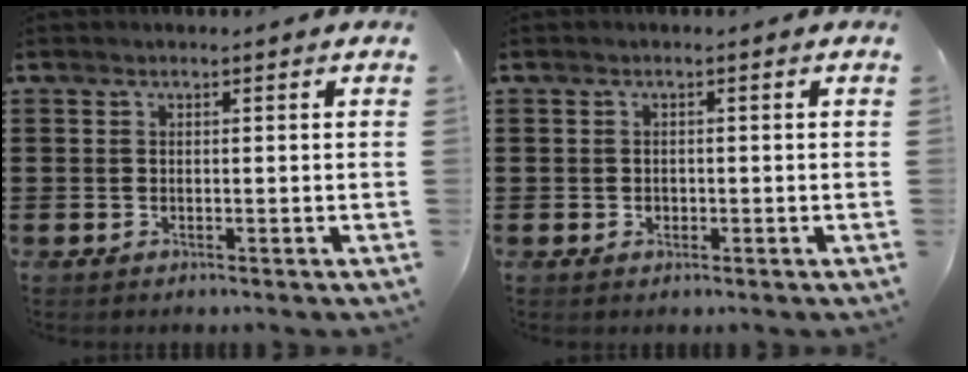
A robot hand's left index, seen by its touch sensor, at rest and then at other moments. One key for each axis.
{"total": 0.7, "fx": -0.2, "fy": 0.7, "fz": 0.2, "tx": -0.007, "ty": 0.004, "tz": -0.004}